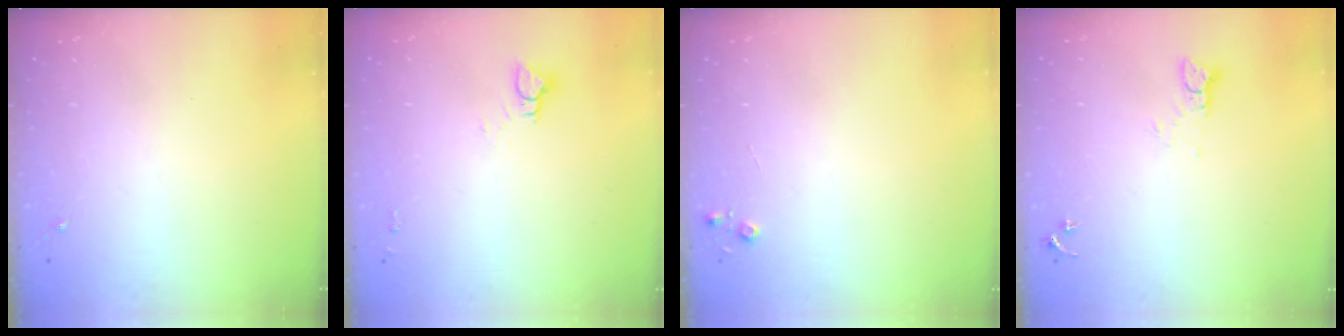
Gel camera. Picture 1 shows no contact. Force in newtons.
{"total": 4.3, "press": 4.3, "slide": 0.4}
{"total": 3.6, "press": 3.6, "slide": 0.4}
{"total": 3.7, "press": 3.7, "slide": 0.3}